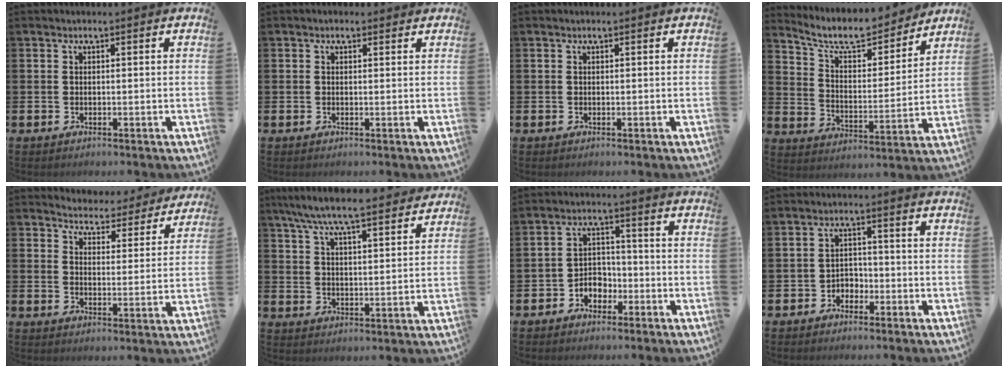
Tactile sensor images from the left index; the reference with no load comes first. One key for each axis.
{"total": 0.8, "fx": 0.6, "fy": 0.5, "fz": 0.3, "tx": 0.002, "ty": 0.005, "tz": 0.008}
{"total": 0.0}
{"total": 8.7, "fx": 7.9, "fy": 2.4, "fz": 2.7, "tx": -0.073, "ty": -0.063, "tz": 0.135}
{"total": 4.5, "fx": 4.3, "fy": 1.0, "fz": 0.0, "tx": -0.005, "ty": -0.044, "tz": 0.069}
{"total": 7.9, "fx": 7.5, "fy": 0.6, "fz": 2.5, "tx": -0.066, "ty": -0.049, "tz": 0.131}
{"total": 3.2, "fx": -2.1, "fy": 2.3, "fz": 0.7, "tx": -0.023, "ty": 0.001, "tz": -0.050}
{"total": 2.5, "fx": -1.9, "fy": 1.5, "fz": 0.2, "tx": -0.011, "ty": 0.004, "tz": -0.045}